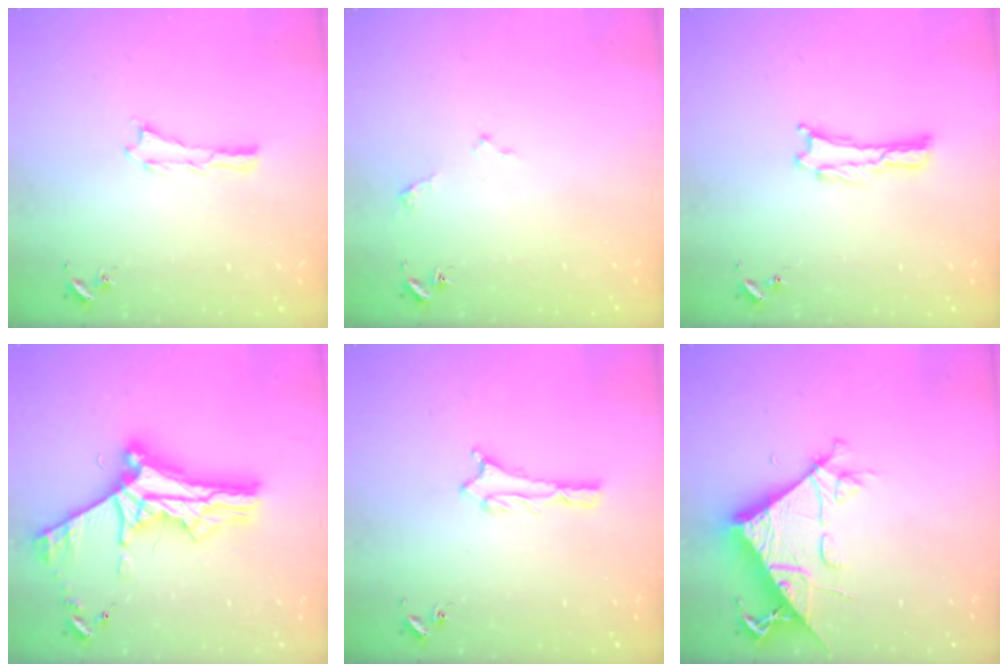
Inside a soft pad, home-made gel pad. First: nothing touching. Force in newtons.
{"total": 1.6, "press": 1.6, "slide": 0.2}
{"total": 0.0}
{"total": 10.9, "press": 10.8, "slide": 1.0}
{"total": 1.1, "press": 1.0, "slide": 0.1}
{"total": 8.4, "press": 8.3, "slide": 0.8}